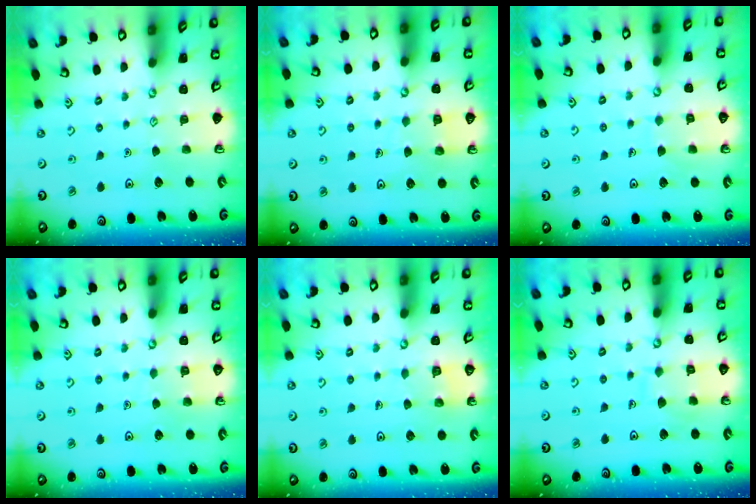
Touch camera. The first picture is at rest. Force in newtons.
{"total": 5.3, "press": 5.3, "slide": 0.5}
{"total": 5.9, "press": 5.9, "slide": 0.5}
{"total": 3.9, "press": 3.9, "slide": 0.3}
{"total": 2.8, "press": 2.8, "slide": 0.1}
{"total": 7.7, "press": 7.7, "slide": 0.8}